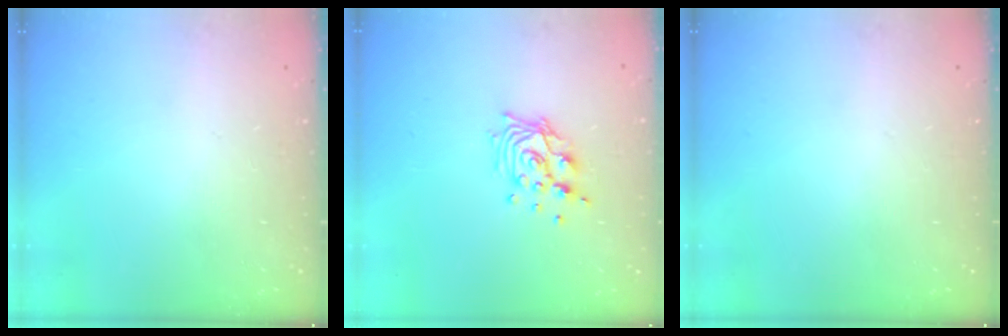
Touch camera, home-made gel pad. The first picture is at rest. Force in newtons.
{"total": 11.1, "press": 10.9, "slide": 1.6}
{"total": 0.0}